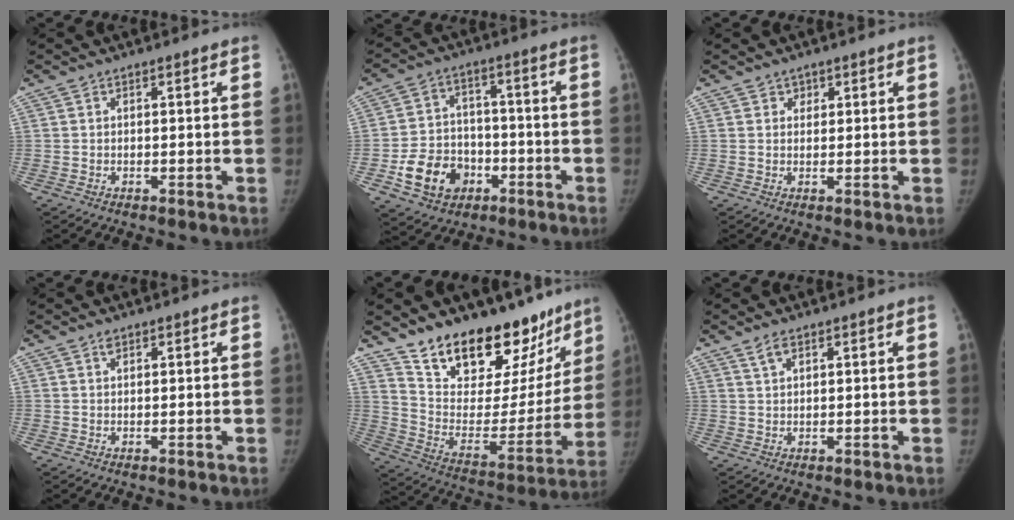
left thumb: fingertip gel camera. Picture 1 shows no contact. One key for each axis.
{"total": 11.8, "fx": -4.7, "fy": 9.3, "fz": 5.5, "tx": -0.070, "ty": 0.026, "tz": -0.074}
{"total": 1.4, "fx": 0.8, "fy": 1.1, "fz": 0.1, "tx": 0.013, "ty": -0.004, "tz": 0.010}
{"total": 0.8, "fx": 0.6, "fy": 0.4, "fz": 0.3, "tx": -0.004, "ty": -0.002, "tz": 0.010}
{"total": 26.5, "fx": 19.8, "fy": 12.3, "fz": 12.5, "tx": -0.148, "ty": -0.104, "tz": 0.310}
{"total": 2.0, "fx": 1.4, "fy": 0.7, "fz": 1.1, "tx": -0.022, "ty": 0.000, "tz": 0.032}